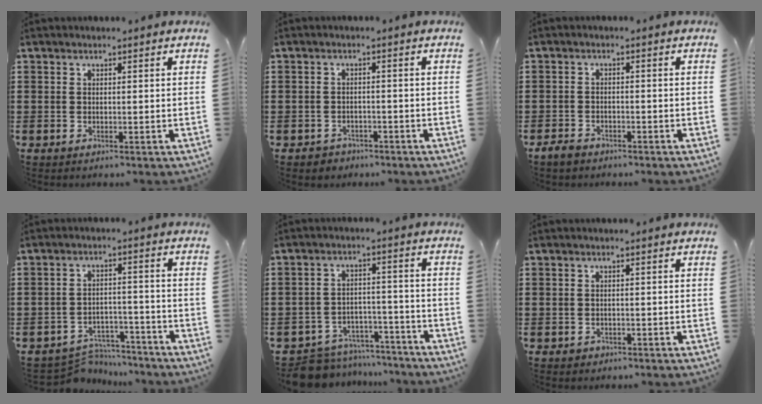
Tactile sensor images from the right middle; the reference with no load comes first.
{"total": 1.4, "force": [-1.3, 0.7, -0.1], "torque": [-0.004, 0.003, -0.030]}
{"total": 2.0, "force": [-1.7, 0.9, 0.6], "torque": [-0.023, 0.001, -0.037]}
{"total": 5.1, "force": [-5.0, 0.9, 0.3], "torque": [-0.014, 0.009, -0.103]}
{"total": 7.1, "force": [-6.9, 1.4, 0.7], "torque": [-0.017, 0.020, -0.138]}
{"total": 0.5, "force": [-0.3, 0.4, 0.1], "torque": [-0.003, 0.002, -0.008]}